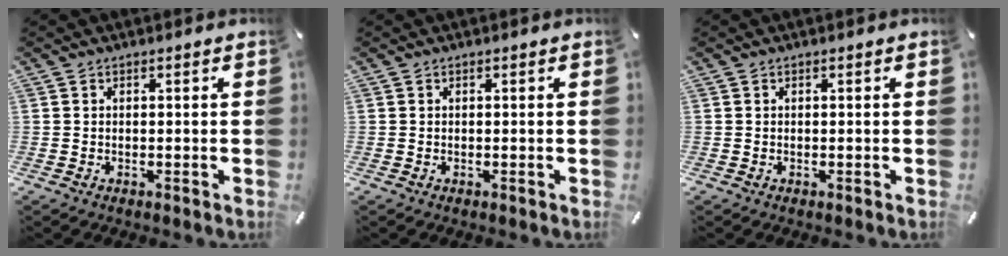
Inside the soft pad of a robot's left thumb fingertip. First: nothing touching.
{"total": 0.0}
{"total": 0.0}